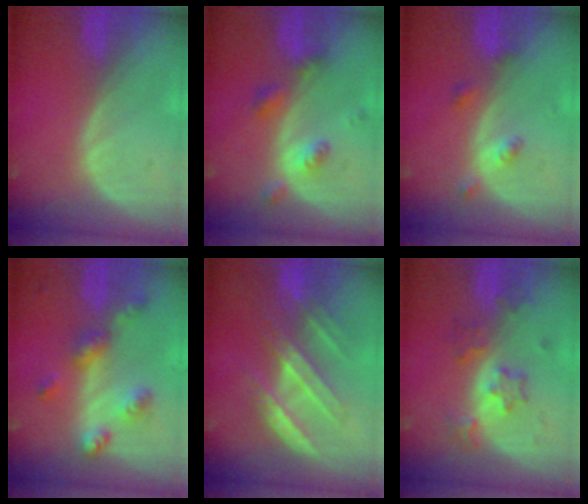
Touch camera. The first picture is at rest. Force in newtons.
{"total": 5.2, "press": 4.6, "slide": 2.6}
{"total": 2.9, "press": 2.9, "slide": 0.2}
{"total": 6.6, "press": 5.8, "slide": 3.2}
{"total": 7.1, "press": 7.1, "slide": 0.3}
{"total": 5.2, "press": 4.9, "slide": 1.5}